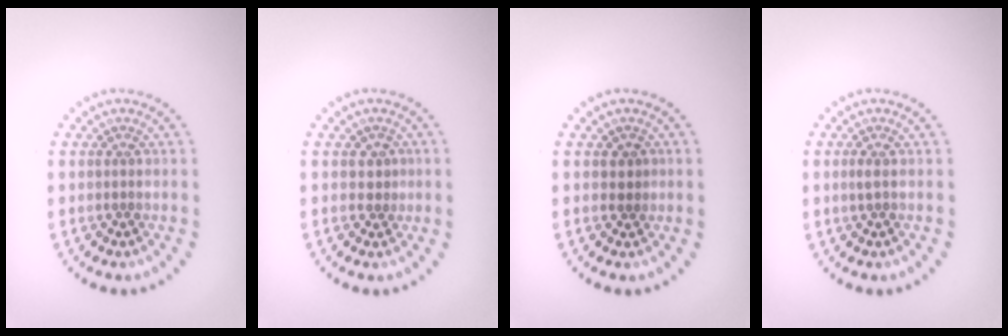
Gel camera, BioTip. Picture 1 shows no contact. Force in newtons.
{"total": 1.0, "press": 0.8, "slide": 0.6}
{"total": 1.0, "press": 0.9, "slide": 0.3}
{"total": 0.6, "press": 0.5, "slide": 0.1}